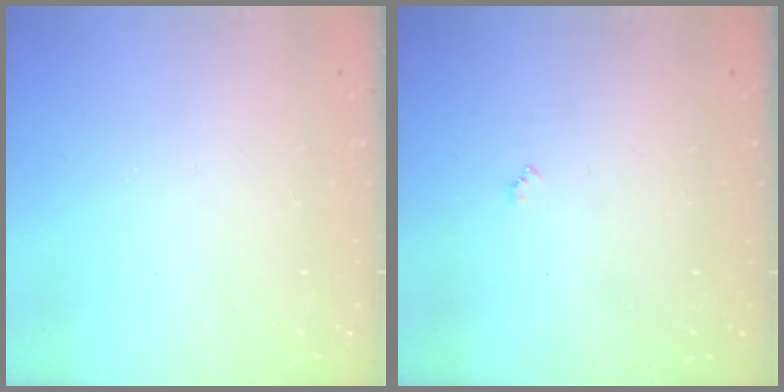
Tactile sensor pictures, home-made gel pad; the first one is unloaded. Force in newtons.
{"total": 3.7, "press": 3.7, "slide": 0.4}